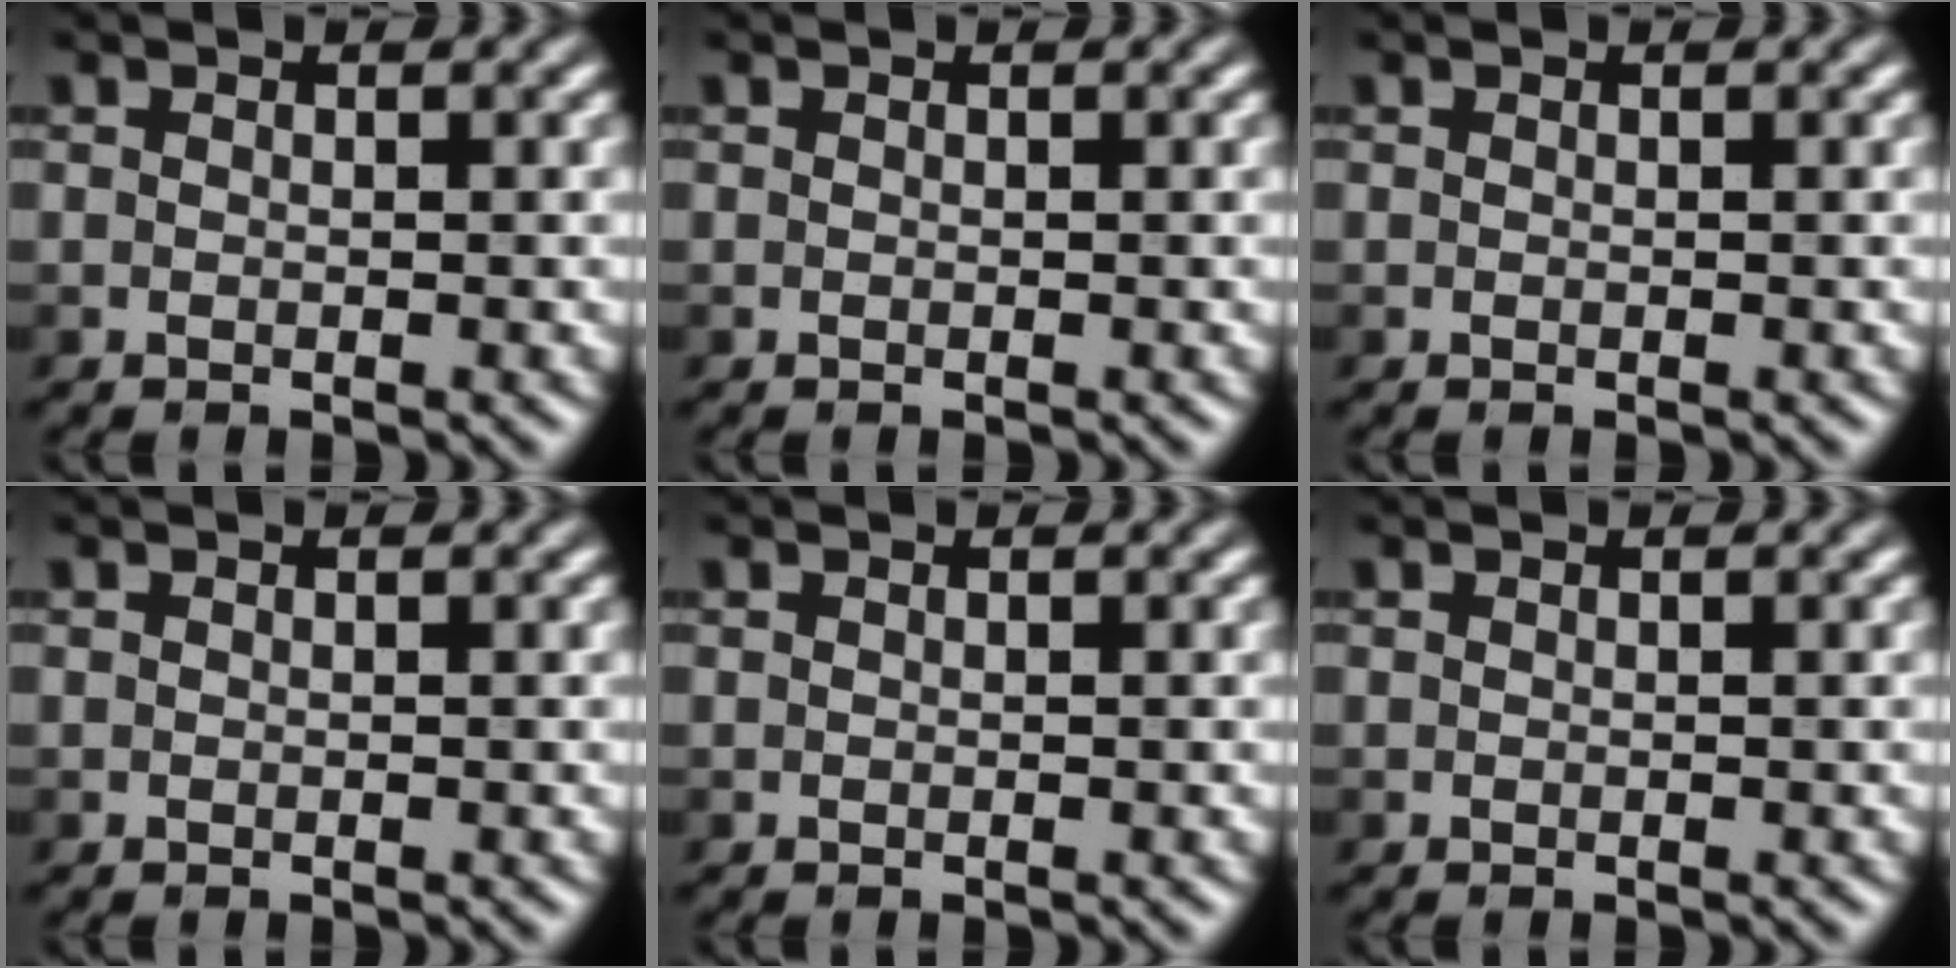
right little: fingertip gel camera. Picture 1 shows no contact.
{"total": 0.0}
{"total": 0.0}
{"total": 0.0}
{"total": 0.0}
{"total": 0.0}